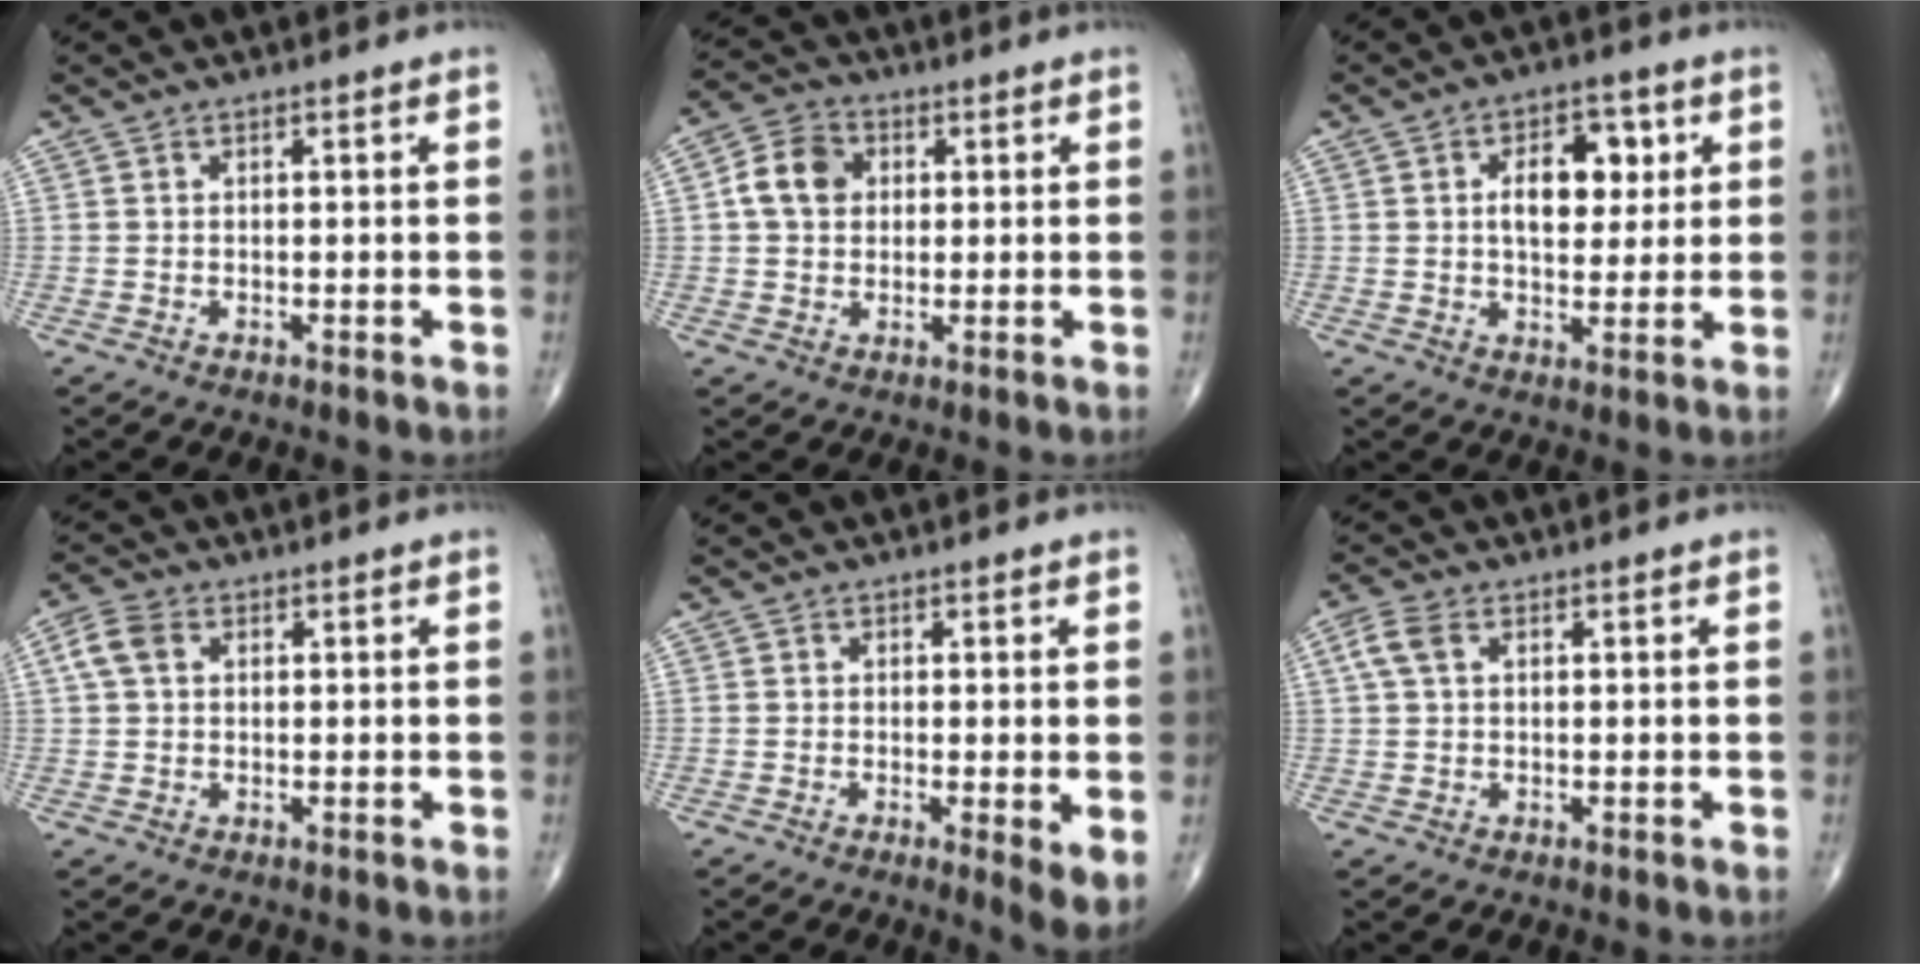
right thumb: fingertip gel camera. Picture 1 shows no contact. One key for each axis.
{"total": 7.4, "fx": 1.2, "fy": 6.0, "fz": 4.3, "tx": -0.067, "ty": 0.011, "tz": 0.013}
{"total": 9.6, "fx": 2.2, "fy": 5.8, "fz": 7.4, "tx": -0.074, "ty": -0.002, "tz": 0.034}
{"total": 4.3, "fx": 1.1, "fy": 3.1, "fz": 2.8, "tx": -0.064, "ty": 0.012, "tz": 0.019}
{"total": 4.2, "fx": -0.4, "fy": 0.9, "fz": 4.1, "tx": -0.069, "ty": -0.016, "tz": -0.011}
{"total": 3.8, "fx": 1.2, "fy": 2.3, "fz": 2.7, "tx": -0.070, "ty": 0.014, "tz": 0.023}